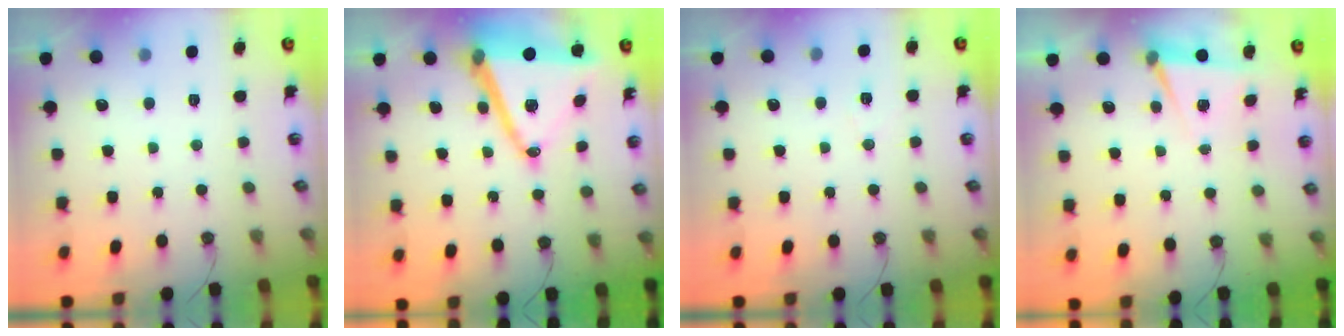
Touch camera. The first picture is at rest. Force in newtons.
{"total": 17.9, "press": 17.5, "slide": 3.9}
{"total": 6.7, "press": 5.0, "slide": 4.4}
{"total": 5.1, "press": 2.5, "slide": 4.5}